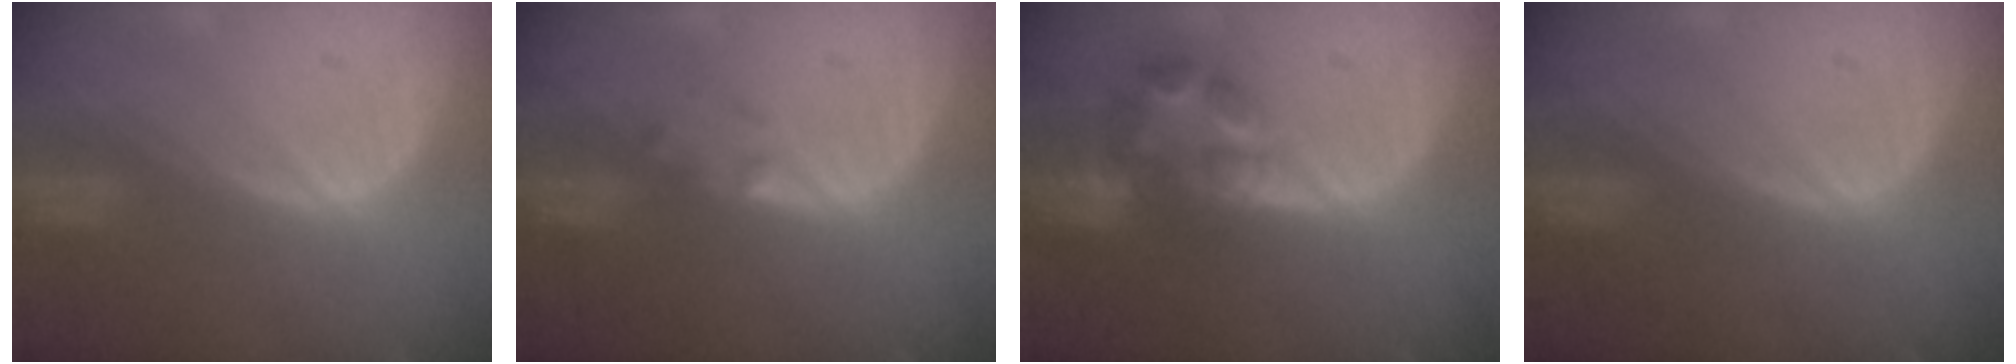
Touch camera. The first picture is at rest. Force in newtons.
{"total": 1.3, "press": 1.0, "slide": 0.8}
{"total": 6.9, "press": 6.0, "slide": 3.4}
{"total": 0.0}